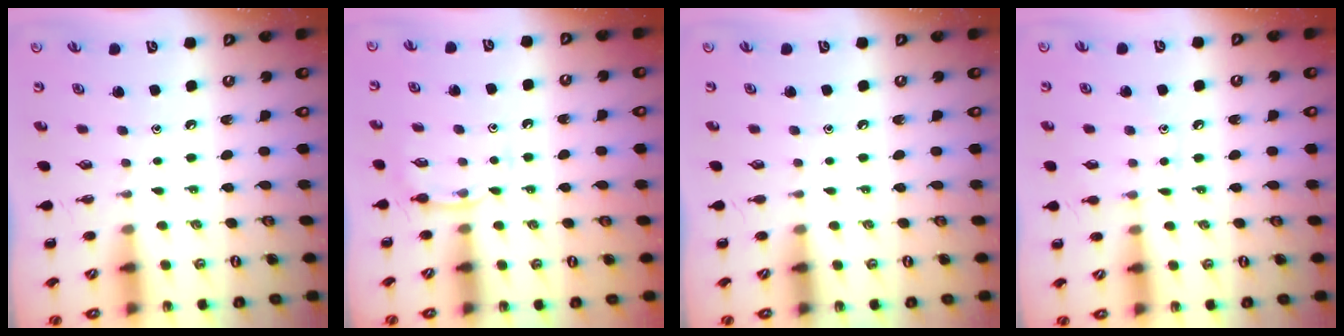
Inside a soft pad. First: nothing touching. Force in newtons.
{"total": 5.7, "press": 5.4, "slide": 1.6}
{"total": 0.0}
{"total": 6.7, "press": 6.4, "slide": 2.0}